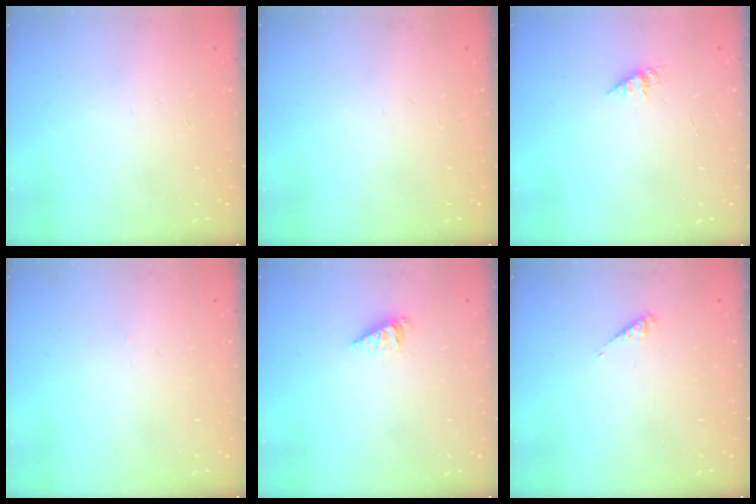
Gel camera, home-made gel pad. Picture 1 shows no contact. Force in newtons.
{"total": 0.0}
{"total": 2.1, "press": 2.1, "slide": 0.3}
{"total": 0.0}
{"total": 2.8, "press": 2.8, "slide": 0.4}
{"total": 1.1, "press": 1.0, "slide": 0.2}